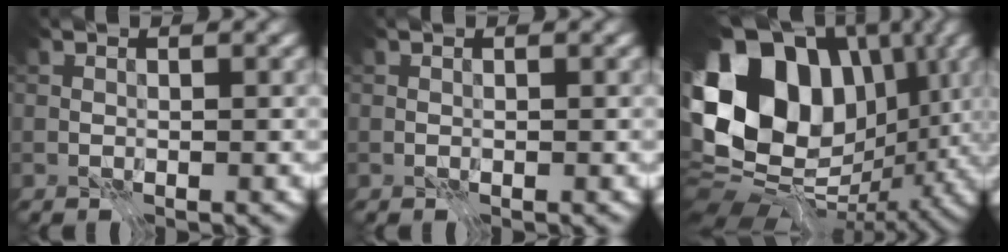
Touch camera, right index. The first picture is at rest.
{"total": 0.0}
{"total": 17.0, "force": [2.8, 12.5, 11.1], "torque": [-0.208, 0.024, 0.047]}